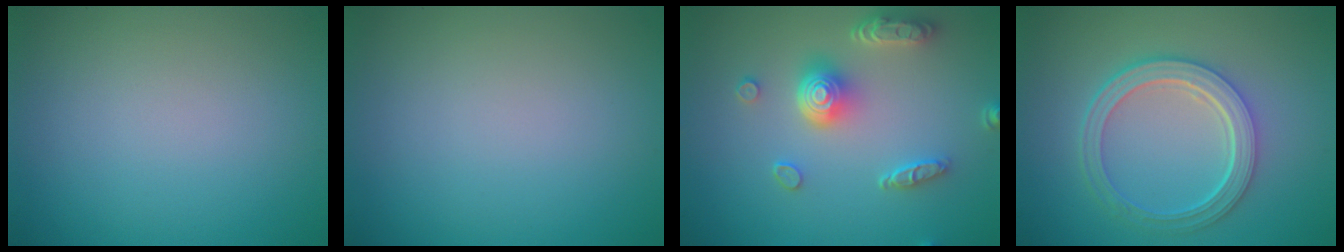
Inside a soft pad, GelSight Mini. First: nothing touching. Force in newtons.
{"total": 0.0}
{"total": 5.2, "press": 4.0, "slide": 3.3}
{"total": 5.4, "press": 4.0, "slide": 3.6}